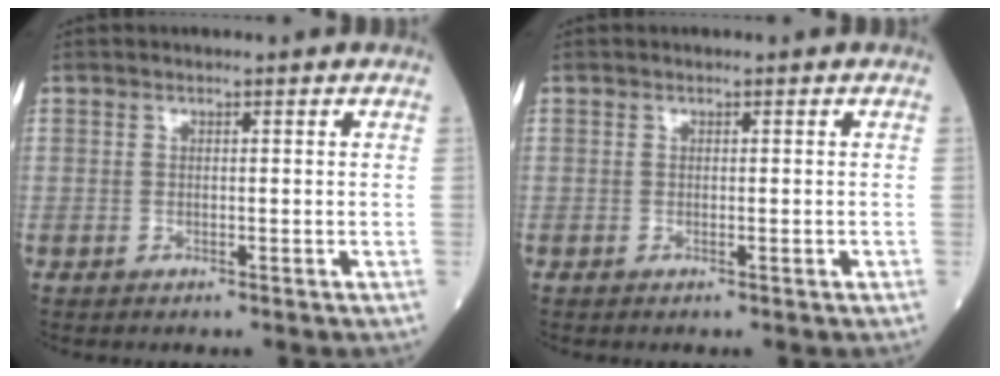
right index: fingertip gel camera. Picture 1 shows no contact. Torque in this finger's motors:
{"motor_torque": [0.10, 0.05, 0.06, 0.02]}